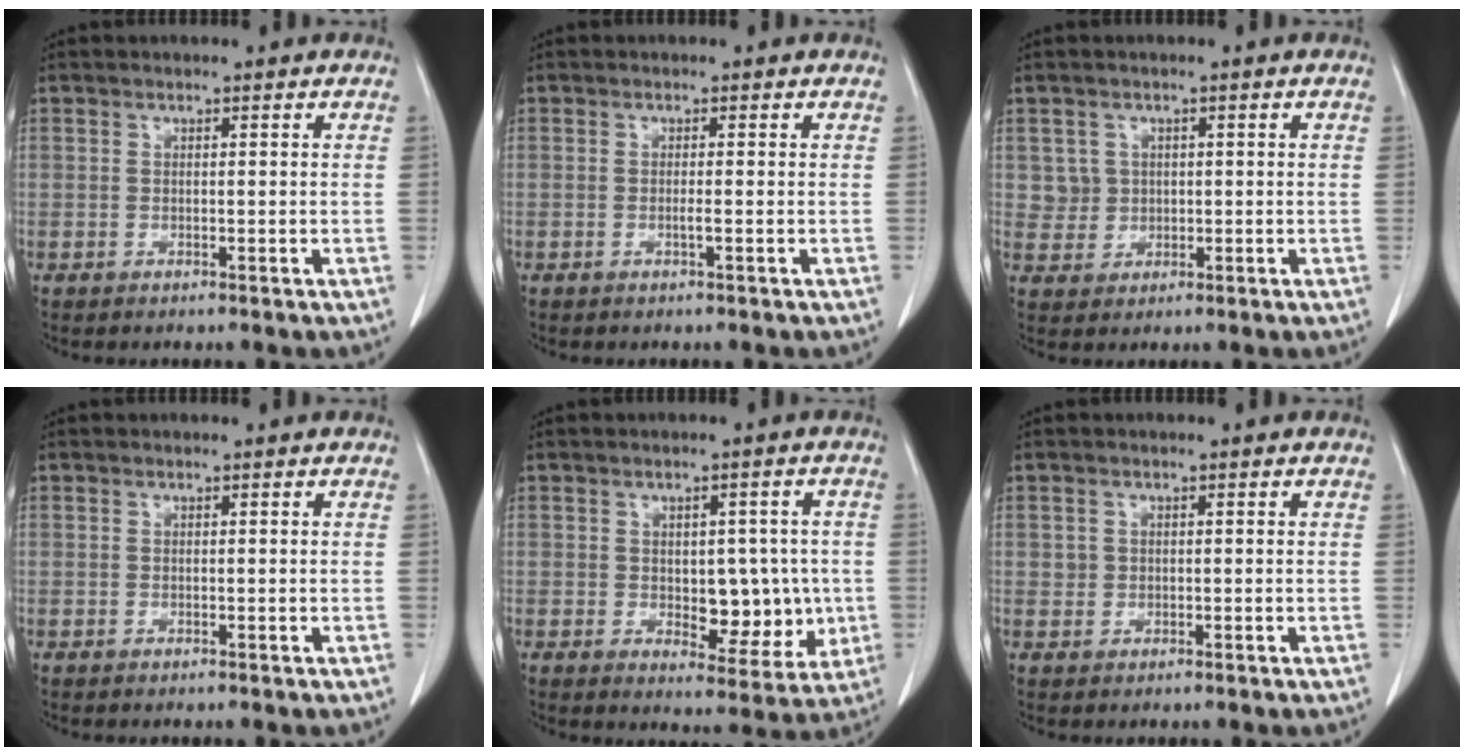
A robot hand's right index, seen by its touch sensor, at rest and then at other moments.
{"total": 0.8, "force": [-0.3, -0.1, 0.7], "torque": [-0.016, 0.000, -0.006]}
{"total": 3.2, "force": [0.7, 3.1, 0.1], "torque": [0.006, 0.005, 0.016]}
{"total": 0.0}
{"total": 8.4, "force": [-0.7, 4.6, 6.9], "torque": [-0.071, 0.007, 0.003]}
{"total": 1.1, "force": [0.1, 1.1, 0.2], "torque": [-0.002, 0.004, 0.003]}